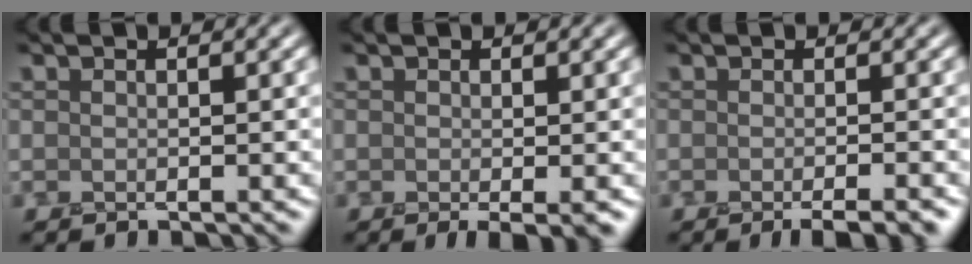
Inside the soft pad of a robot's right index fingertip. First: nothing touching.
{"total": 1.3, "force": [-0.2, 0.1, 1.3], "torque": [-0.016, -0.009, 0.001]}
{"total": 2.6, "force": [-1.2, 0.5, 2.2], "torque": [-0.018, -0.001, -0.021]}